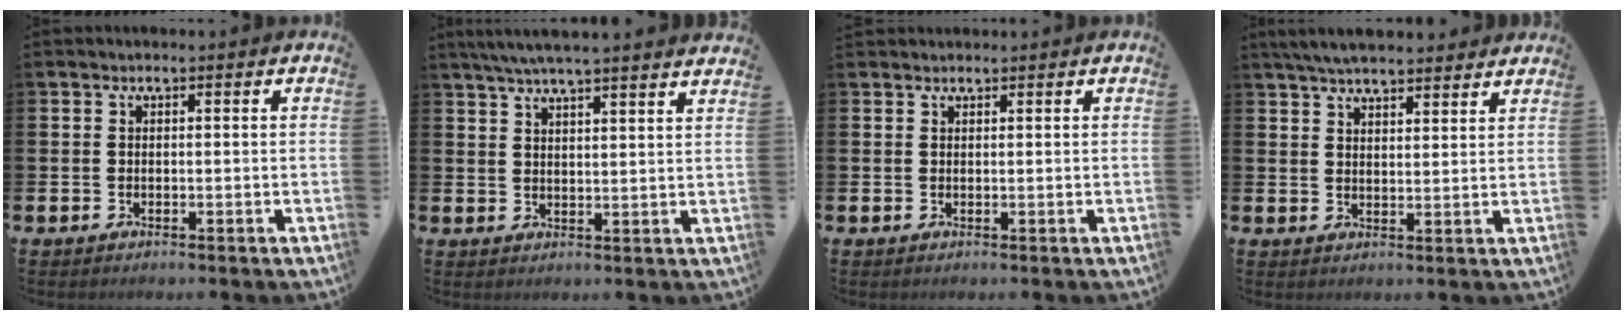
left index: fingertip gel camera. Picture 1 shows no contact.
{"total": 5.3, "force": [5.1, -0.3, 1.6], "torque": [-0.051, -0.016, 0.093]}
{"total": 0.9, "force": [0.9, 0.1, -0.1], "torque": [0.010, -0.001, 0.015]}
{"total": 5.3, "force": [5.1, 0.7, 1.2], "torque": [-0.031, -0.018, 0.092]}